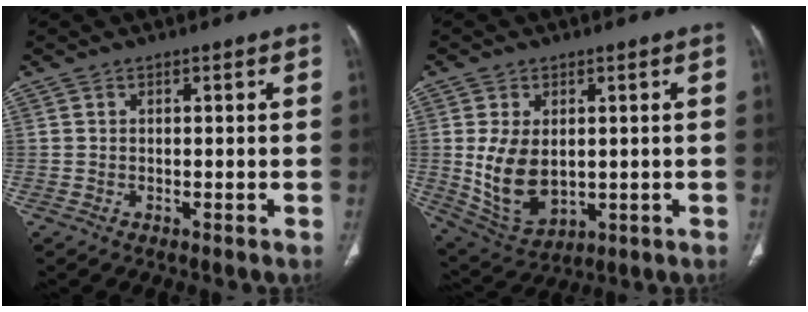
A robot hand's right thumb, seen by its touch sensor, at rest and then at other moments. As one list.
[{"total": 11.2, "force": [0.3, 7.3, 8.5], "torque": [-0.147, -0.011, 0.031]}]